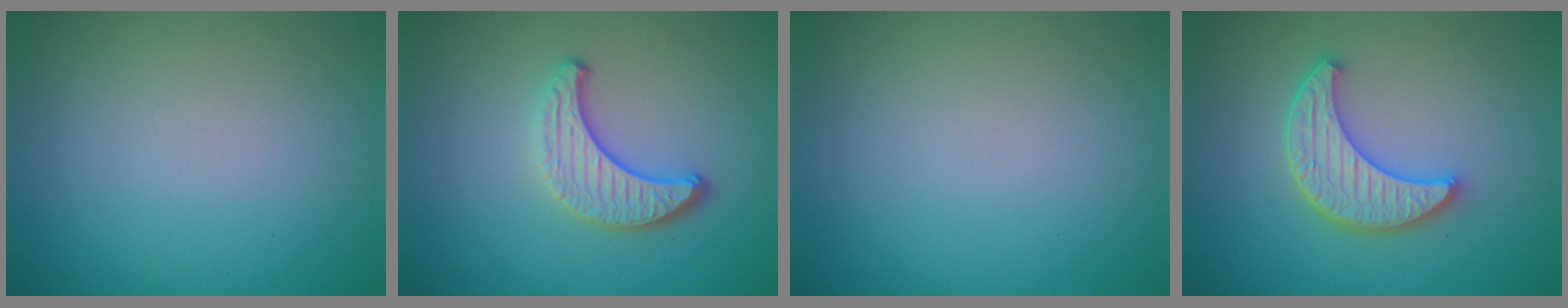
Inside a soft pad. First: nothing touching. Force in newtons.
{"total": 3.8, "press": 2.9, "slide": 2.4}
{"total": 0.0}
{"total": 4.7, "press": 4.1, "slide": 2.4}